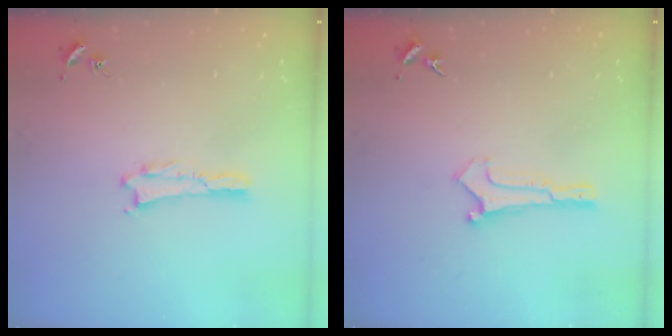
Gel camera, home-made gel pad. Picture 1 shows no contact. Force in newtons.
{"total": 0.0}